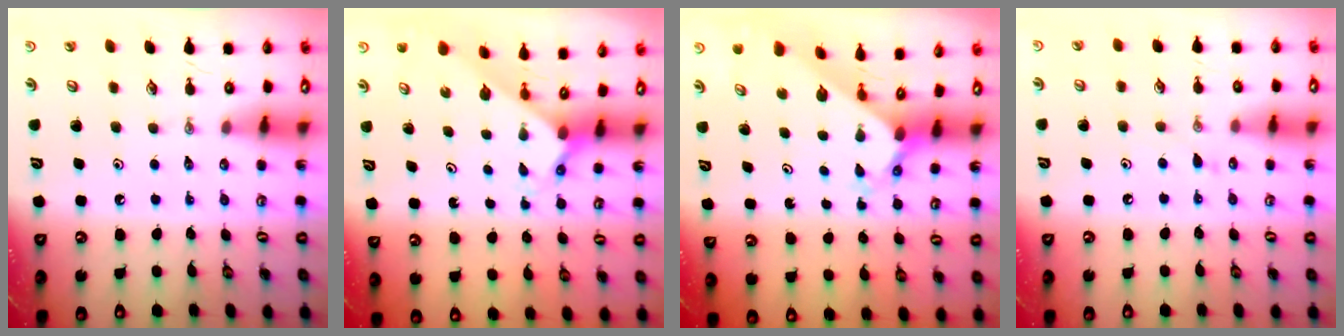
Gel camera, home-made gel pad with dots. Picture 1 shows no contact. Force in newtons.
{"total": 2.2, "press": 2.2, "slide": 0.2}
{"total": 2.2, "press": 2.2, "slide": 0.2}
{"total": 5.8, "press": 5.8, "slide": 0.5}